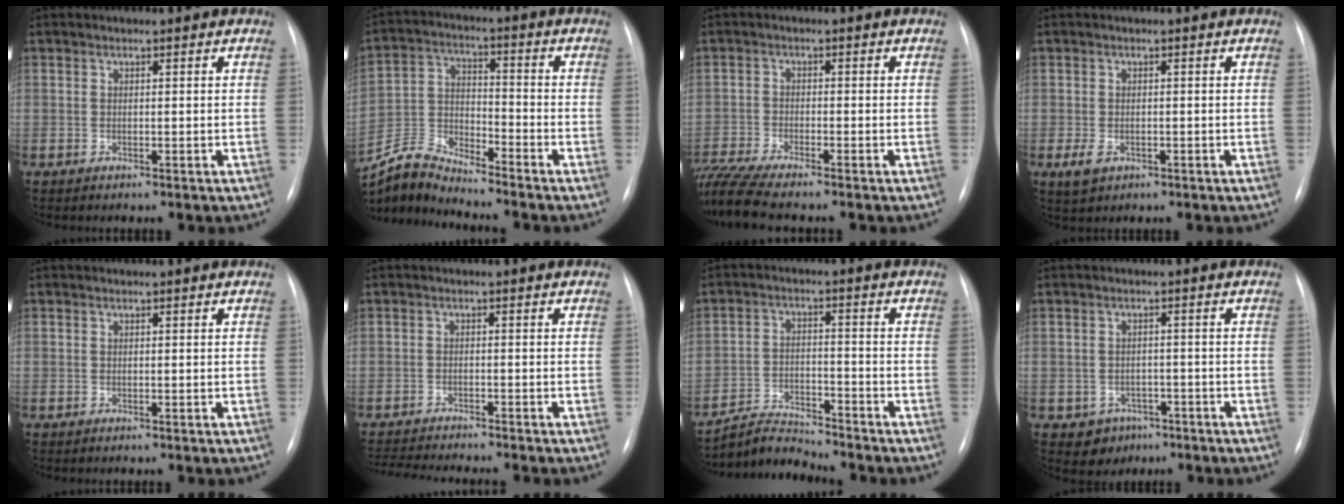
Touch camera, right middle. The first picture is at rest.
{"total": 8.7, "force": [-8.6, -0.9, 0.0], "torque": [-0.013, 0.016, -0.167]}
{"total": 8.0, "force": [-7.3, -0.6, 3.4], "torque": [-0.069, -0.019, -0.129]}
{"total": 2.5, "force": [-1.0, 1.6, 1.7], "torque": [-0.034, -0.003, -0.007]}
{"total": 0.0}
{"total": 8.7, "force": [-8.1, -0.4, 3.3], "torque": [-0.048, -0.012, -0.126]}
{"total": 5.9, "force": [-5.9, -0.2, -0.8], "torque": [0.006, -0.004, -0.104]}
{"total": 4.1, "force": [-2.1, 3.4, 0.6], "torque": [-0.007, 0.011, -0.021]}